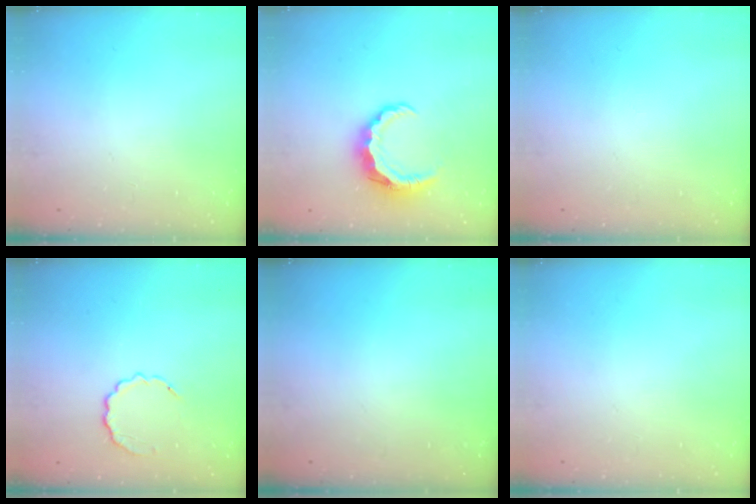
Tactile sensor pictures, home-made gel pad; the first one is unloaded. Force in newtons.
{"total": 8.0, "press": 7.9, "slide": 1.1}
{"total": 0.0}
{"total": 5.4, "press": 5.2, "slide": 1.5}
{"total": 0.0}
{"total": 0.0}